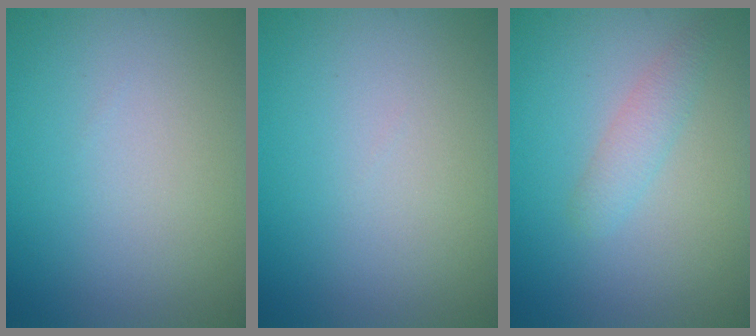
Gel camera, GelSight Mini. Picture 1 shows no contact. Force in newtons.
{"total": 0.0}
{"total": 1.9, "press": 1.9, "slide": 0.0}